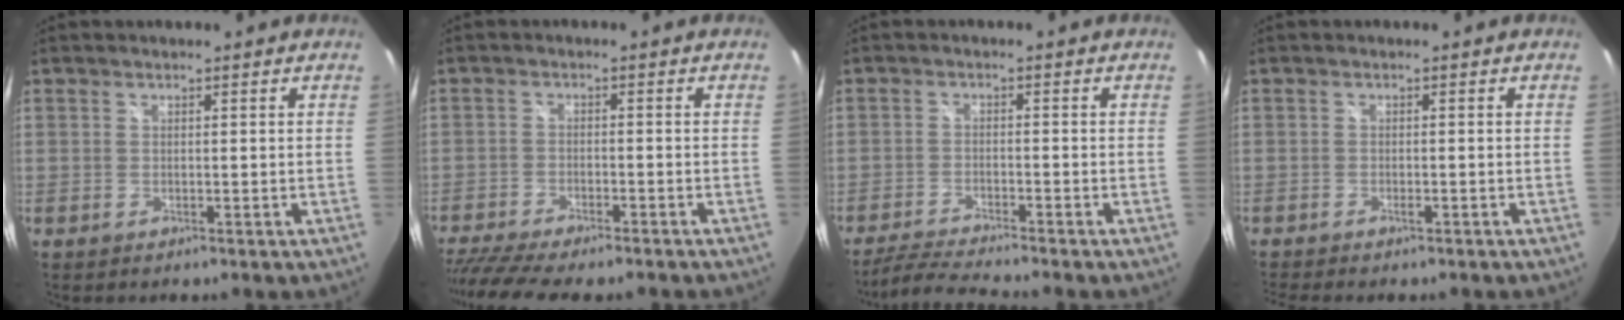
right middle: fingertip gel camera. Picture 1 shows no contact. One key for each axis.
{"total": 11.6, "fx": -9.9, "fy": 1.7, "fz": 5.9, "tx": -0.136, "ty": -0.035, "tz": -0.161}
{"total": 6.2, "fx": -5.7, "fy": -0.8, "fz": 2.4, "tx": -0.069, "ty": -0.014, "tz": -0.106}
{"total": 1.8, "fx": -1.4, "fy": 0.5, "fz": 1.0, "tx": -0.024, "ty": -0.007, "tz": -0.027}